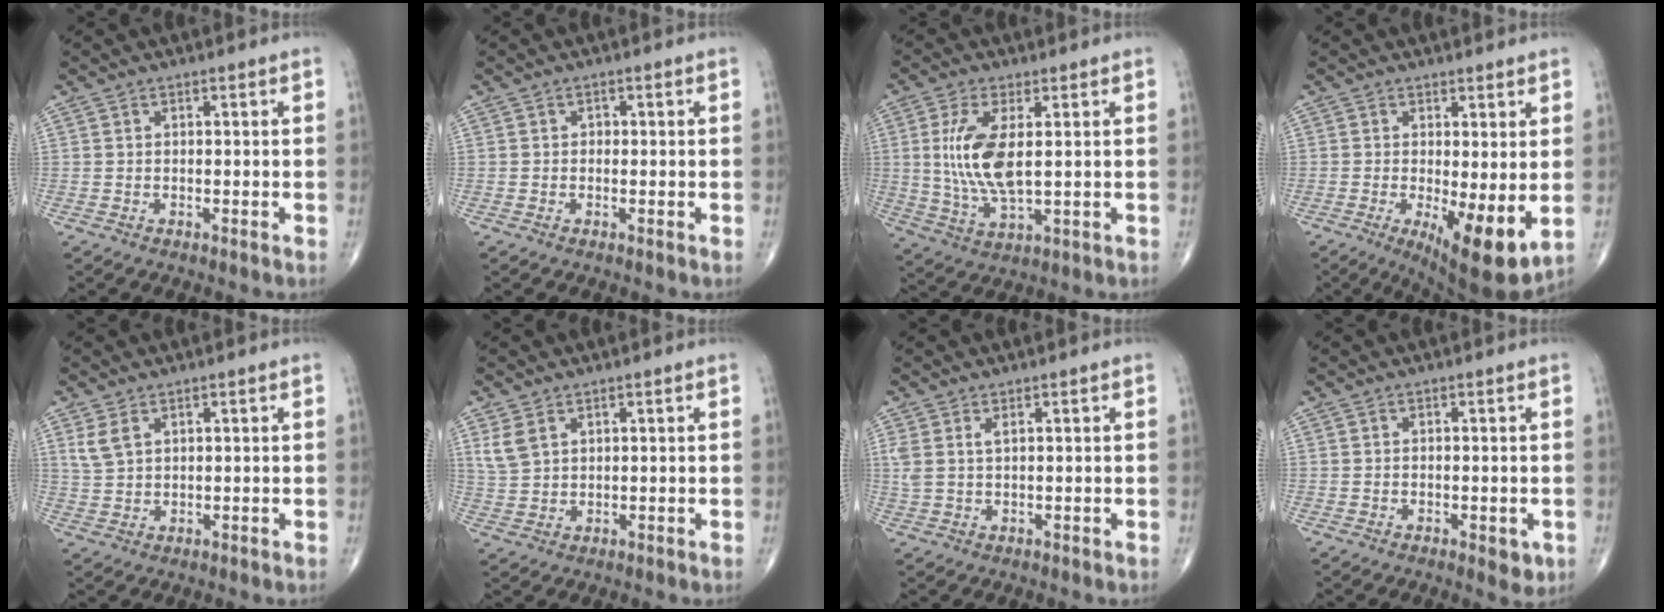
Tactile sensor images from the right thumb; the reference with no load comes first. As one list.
[{"total": 0.7, "force": [0.0, 0.6, 0.3], "torque": [0.003, 0.003, -0.003]}, {"total": 11.0, "force": [1.5, 4.3, 10.0], "torque": [-0.216, -0.016, 0.035]}, {"total": 10.5, "force": [-1.5, 3.1, 9.9], "torque": [-0.148, -0.029, -0.015]}, {"total": 3.5, "force": [1.9, 2.0, 2.2], "torque": [-0.048, -0.001, 0.048]}, {"total": 4.2, "force": [2.2, 2.6, 2.4], "torque": [-0.047, -0.005, 0.055]}, {"total": 2.8, "force": [1.2, 1.1, 2.3], "torque": [-0.058, 0.010, 0.034]}, {"total": 2.8, "force": [-0.8, 1.3, 2.3], "torque": [-0.021, -0.005, -0.006]}]